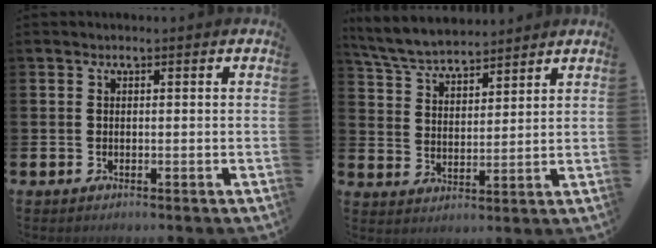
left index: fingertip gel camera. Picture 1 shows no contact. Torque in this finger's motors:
{"motor_torque": [0.23, -0.29, 0.67, 0.12]}